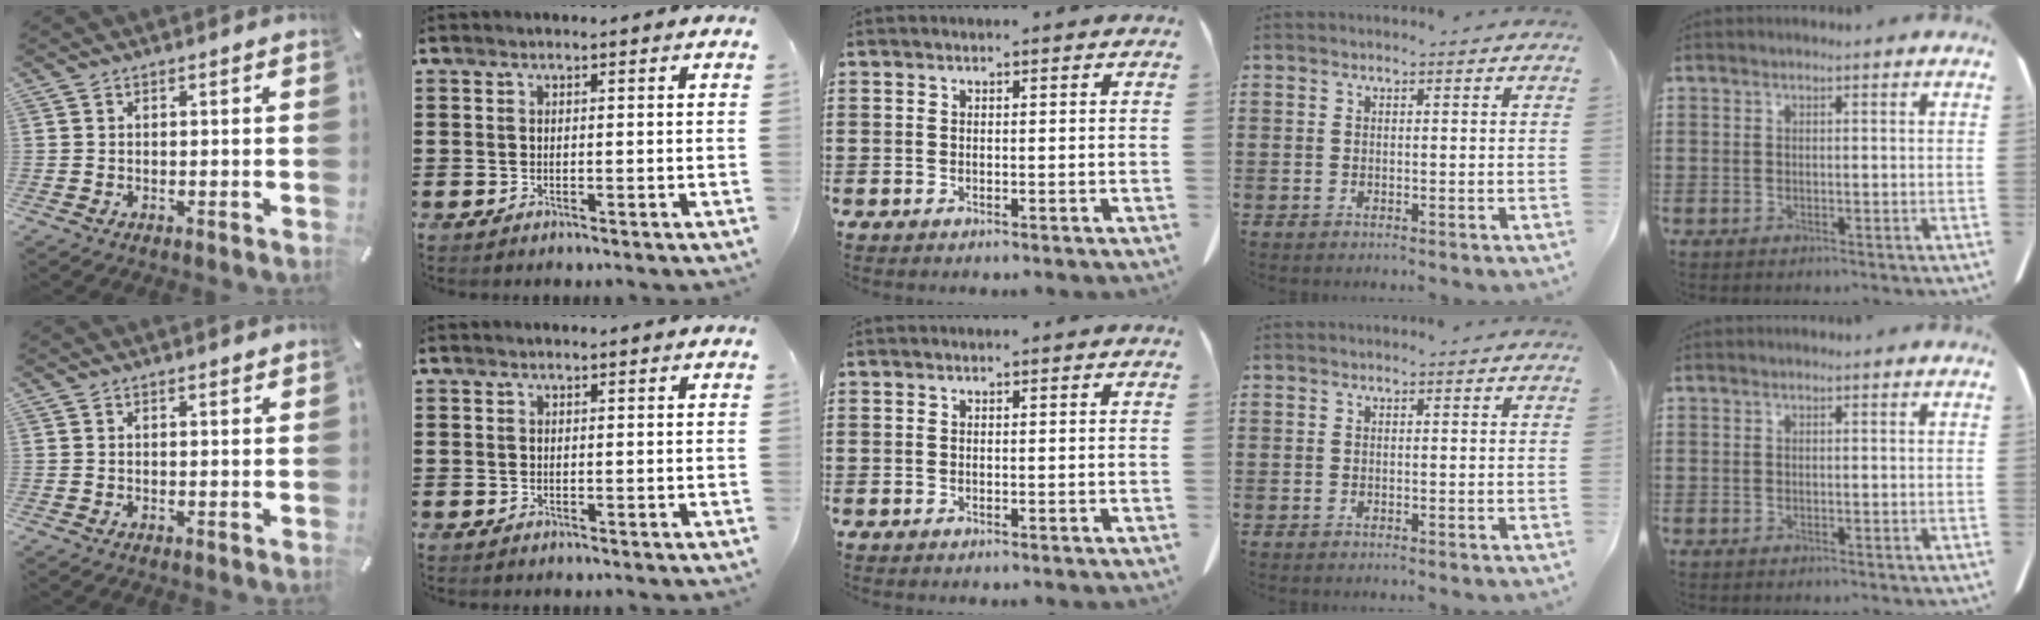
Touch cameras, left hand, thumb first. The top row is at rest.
{"thumb": {"total": 0.7, "force": [0.5, 0.2, 0.5], "torque": [-0.011, 0.000, 0.009]}}